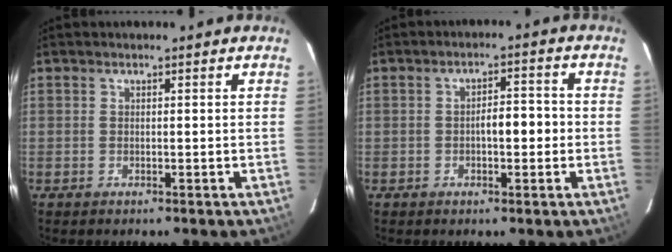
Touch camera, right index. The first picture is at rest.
{"total": 4.2, "force": [-0.7, 1.5, 3.8], "torque": [-0.058, 0.013, -0.010]}